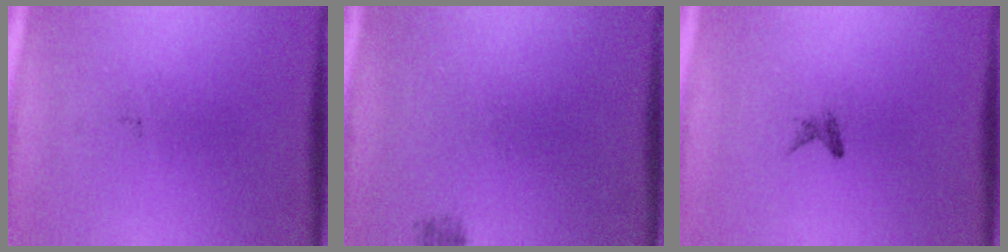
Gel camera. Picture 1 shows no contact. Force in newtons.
{"total": 0.7}
{"total": 0.9}